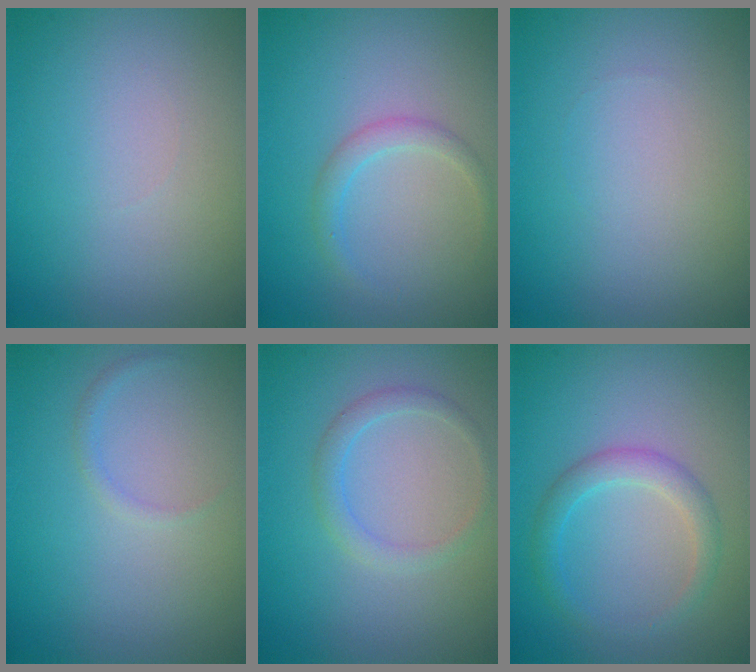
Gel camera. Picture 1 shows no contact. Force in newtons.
{"total": 1.5, "press": 1.5, "slide": 0.1}
{"total": 0.0}
{"total": 0.7, "press": 0.7, "slide": 0.1}
{"total": 1.7, "press": 1.7, "slide": 0.1}
{"total": 2.4, "press": 2.4, "slide": 0.0}